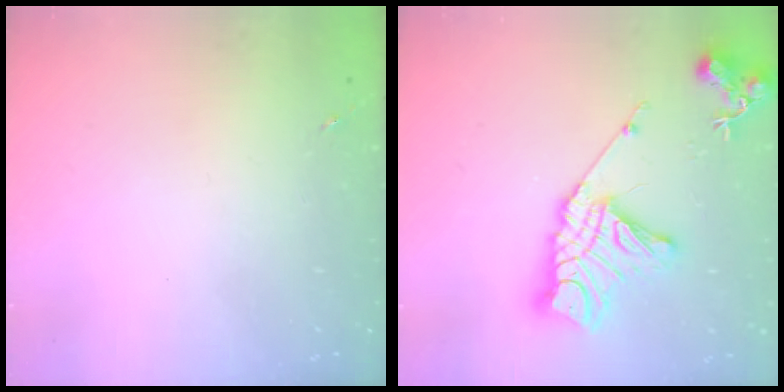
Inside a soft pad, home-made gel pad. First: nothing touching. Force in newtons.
{"total": 19.1, "press": 19.0, "slide": 1.8}